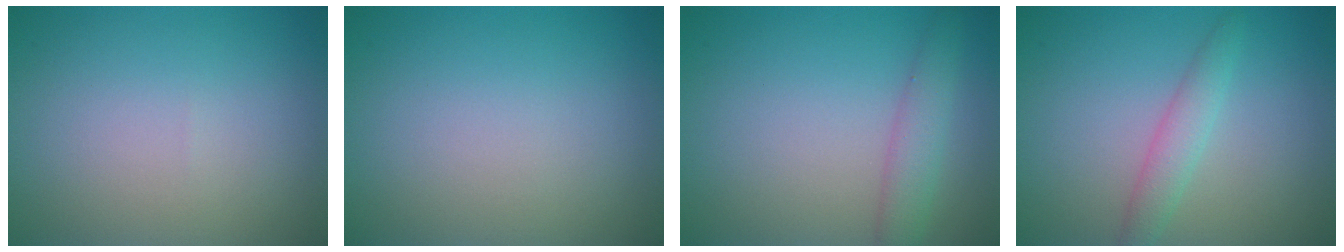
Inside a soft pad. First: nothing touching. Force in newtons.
{"total": 0.0}
{"total": 2.5, "press": 2.5, "slide": 0.1}
{"total": 2.1, "press": 2.1, "slide": 0.1}